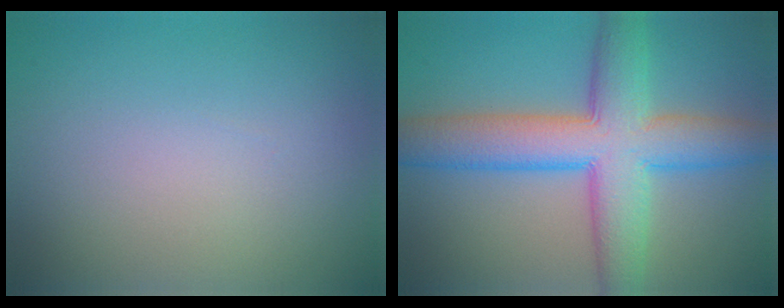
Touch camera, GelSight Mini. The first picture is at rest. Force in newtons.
{"total": 9.3, "press": 9.3, "slide": 0.2}